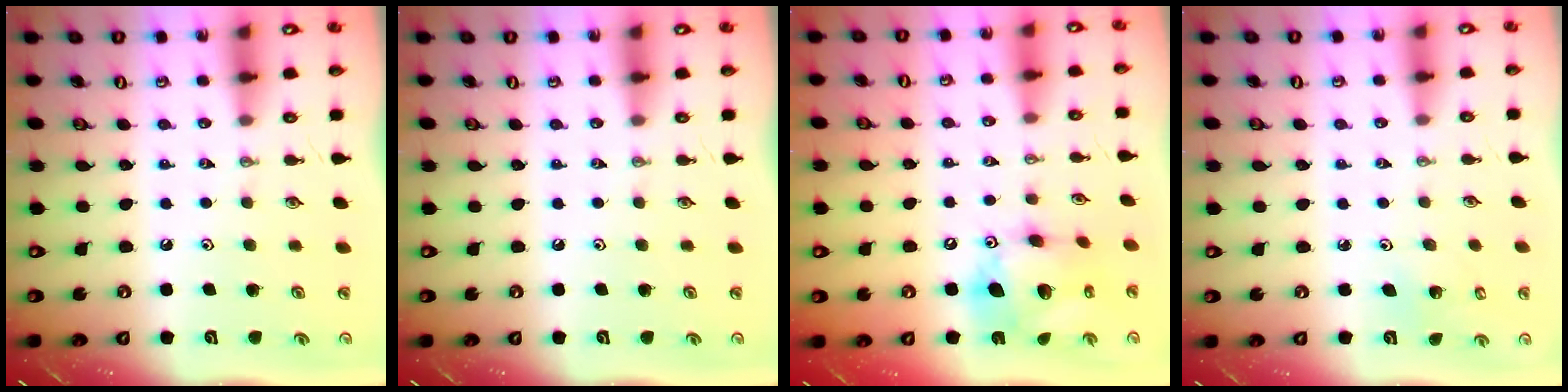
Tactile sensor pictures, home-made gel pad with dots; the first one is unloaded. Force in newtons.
{"total": 0.0}
{"total": 15.1, "press": 15.0, "slide": 1.6}
{"total": 2.0, "press": 2.0, "slide": 0.1}